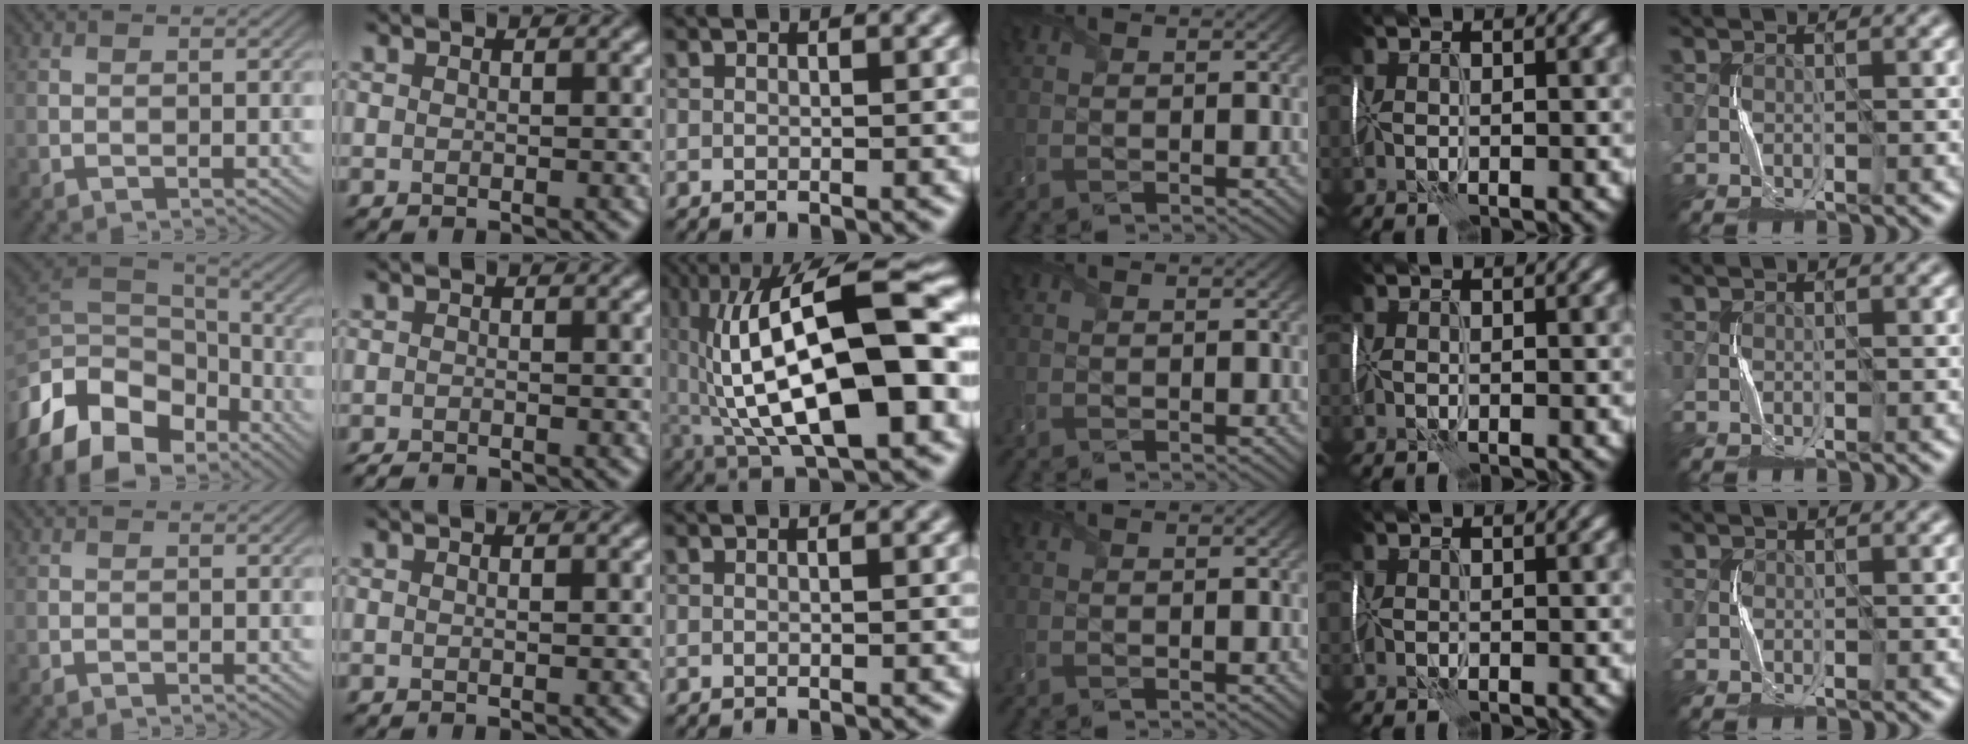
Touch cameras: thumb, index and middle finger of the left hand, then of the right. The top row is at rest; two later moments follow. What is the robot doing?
{"motion": "wrap", "object": "receipt paper"}